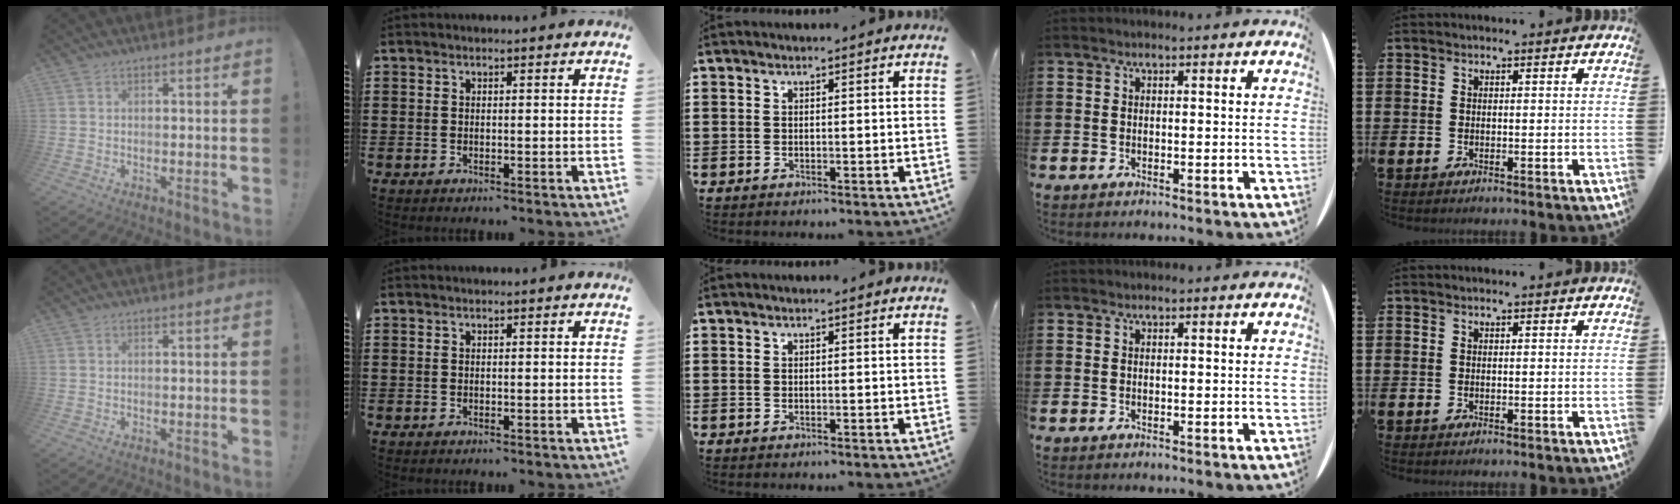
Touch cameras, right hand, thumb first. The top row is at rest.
{}